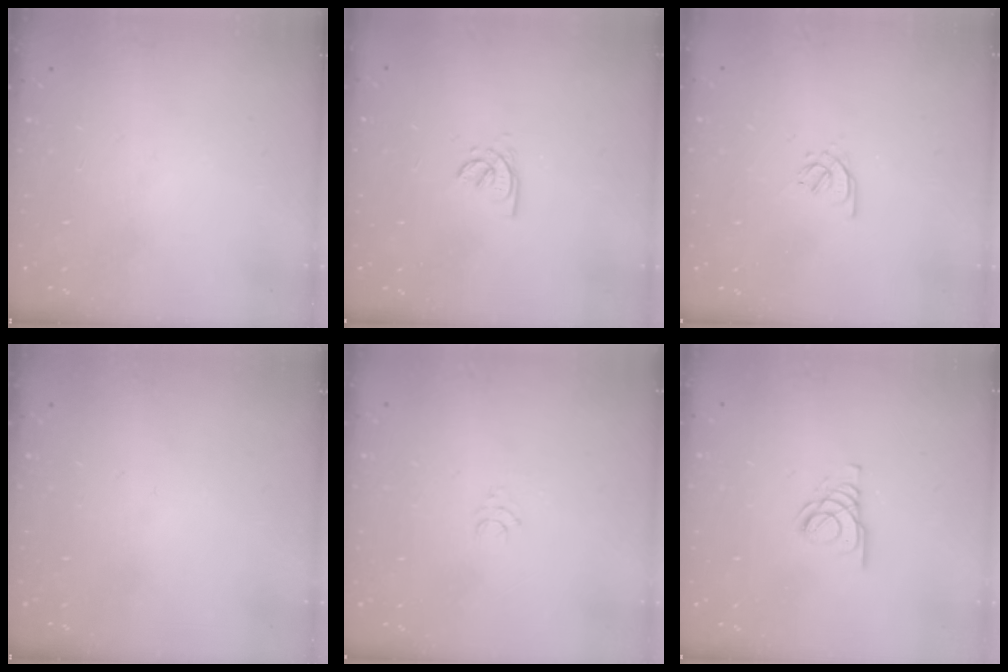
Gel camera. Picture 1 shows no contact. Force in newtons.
{"total": 1.6, "press": 1.6, "slide": 0.3}
{"total": 2.4, "press": 2.4, "slide": 0.6}
{"total": 0.0}
{"total": 4.8, "press": 4.8, "slide": 0.3}
{"total": 3.7, "press": 3.7, "slide": 0.4}